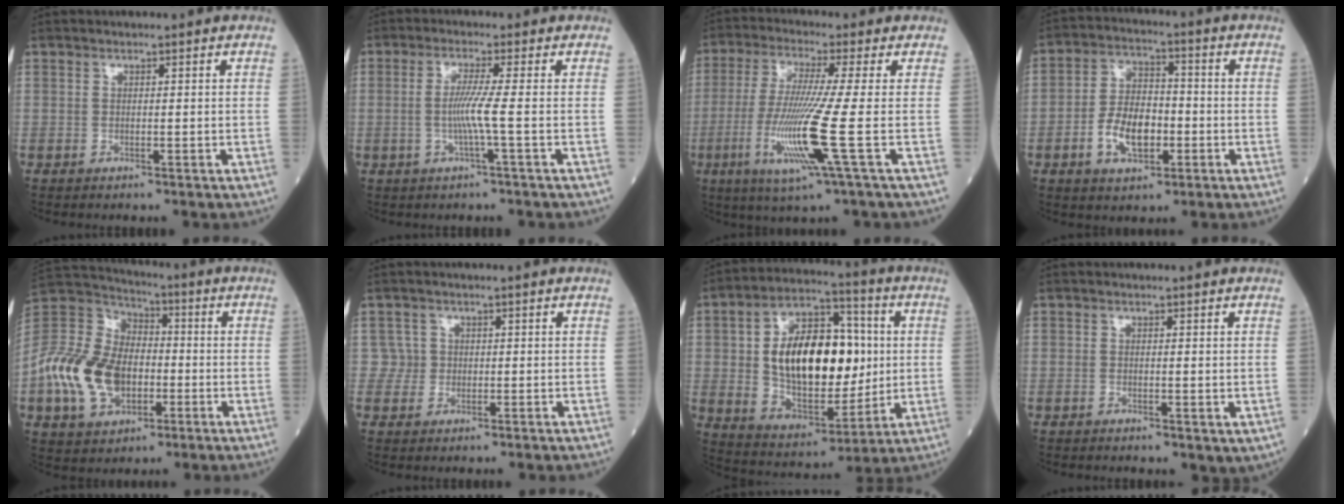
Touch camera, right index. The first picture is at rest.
{"total": 4.2, "force": [-0.5, -1.1, 4.0], "torque": [-0.086, -0.004, -0.009]}
{"total": 11.7, "force": [-3.1, -1.7, 11.2], "torque": [-0.239, -0.027, -0.062]}
{"total": 8.6, "force": [-2.5, 4.6, 6.8], "torque": [-0.136, 0.011, -0.044]}
{"total": 16.1, "force": [-4.0, 10.6, 11.4], "torque": [-0.264, 0.022, -0.068]}
{"total": 1.8, "force": [0.3, 1.8, -0.5], "torque": [0.021, 0.006, 0.002]}
{"total": 19.4, "force": [2.1, 9.8, 16.7], "torque": [-0.297, 0.020, 0.042]}
{"total": 1.9, "force": [-0.1, 0.9, 1.7], "torque": [-0.027, -0.007, 0.004]}